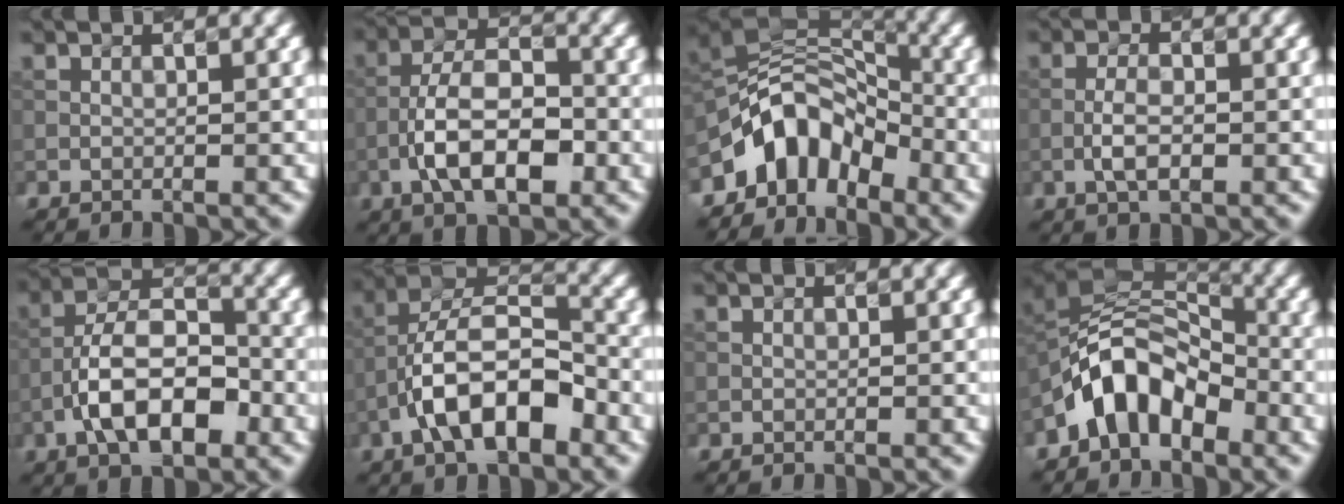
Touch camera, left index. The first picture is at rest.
{"total": 7.1, "force": [-2.5, 3.2, 5.8], "torque": [-0.100, 0.007, -0.052]}
{"total": 6.3, "force": [-4.1, 3.7, 3.2], "torque": [-0.030, 0.008, -0.087]}
{"total": 2.6, "force": [-0.8, 1.0, 2.3], "torque": [-0.045, 0.002, -0.018]}
{"total": 7.9, "force": [-3.1, 3.7, 6.2], "torque": [-0.104, 0.013, -0.060]}
{"total": 8.6, "force": [-3.7, 3.8, 6.7], "torque": [-0.117, 0.018, -0.072]}
{"total": 0.0}
{"total": 6.7, "force": [-3.4, 4.1, 4.0], "torque": [-0.060, 0.015, -0.077]}